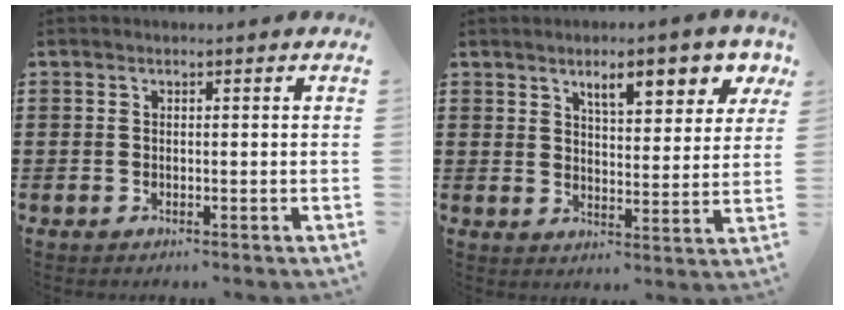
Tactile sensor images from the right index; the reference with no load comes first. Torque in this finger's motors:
{"motor_torque": [1.26, 0.88, 0.23, 0.09]}